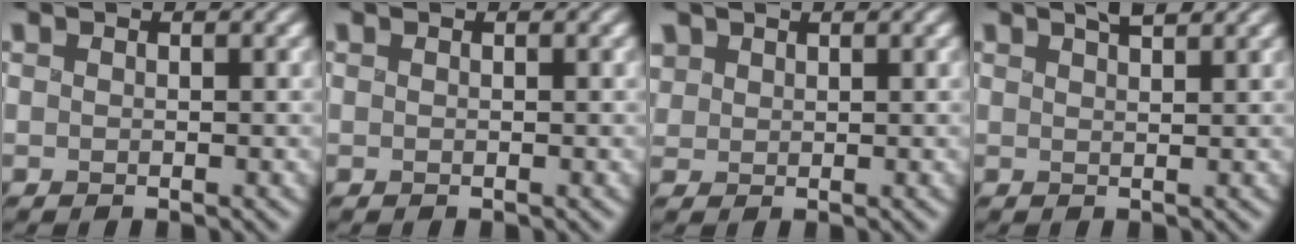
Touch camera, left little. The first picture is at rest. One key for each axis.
{"total": 0.0}
{"total": 1.6, "fx": 1.0, "fy": 1.2, "fz": 0.3, "tx": -0.015, "ty": 0.004, "tz": 0.028}
{"total": 1.7, "fx": 1.3, "fy": 0.3, "fz": 1.1, "tx": -0.005, "ty": 0.006, "tz": 0.021}